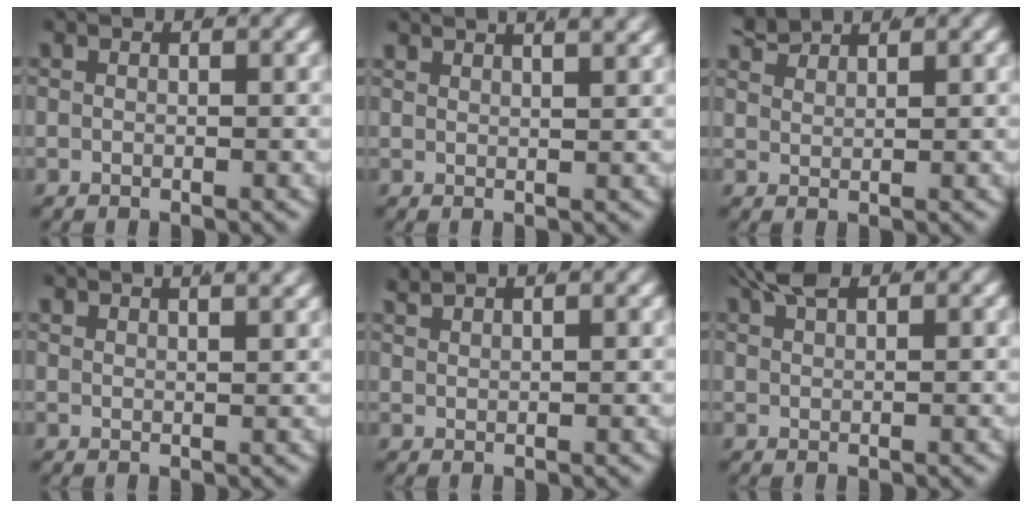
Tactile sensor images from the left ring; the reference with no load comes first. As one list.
[{"total": 3.4, "force": [3.1, 0.5, 1.4], "torque": [-0.009, 0.013, 0.045]}, {"total": 2.4, "force": [2.3, -0.2, 0.3], "torque": [-0.005, 0.005, 0.046]}, {"total": 3.1, "force": [2.9, 0.4, 1.3], "torque": [-0.007, 0.012, 0.042]}, {"total": 2.0, "force": [1.9, -0.2, 0.2], "torque": [-0.003, 0.008, 0.037]}, {"total": 2.5, "force": [2.2, 0.2, 1.1], "torque": [-0.025, 0.005, 0.042]}]